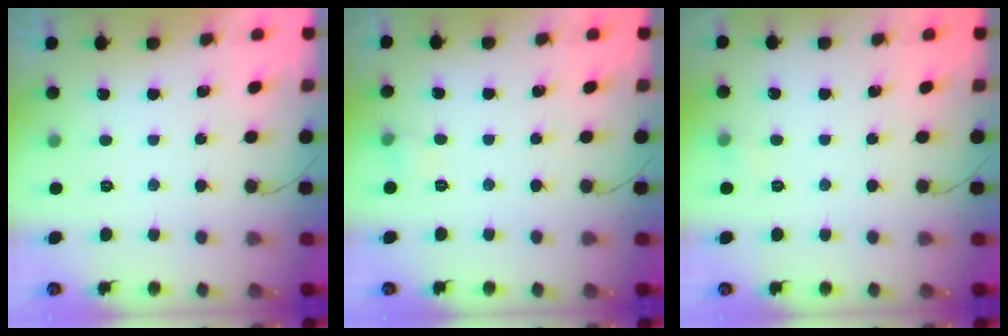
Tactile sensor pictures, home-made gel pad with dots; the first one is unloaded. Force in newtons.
{"total": 3.7, "press": 3.5, "slide": 1.4}
{"total": 3.8, "press": 3.6, "slide": 1.2}